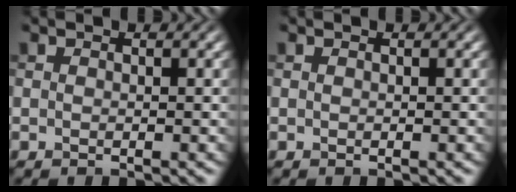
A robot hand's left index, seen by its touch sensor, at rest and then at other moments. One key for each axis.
{"total": 0.0}